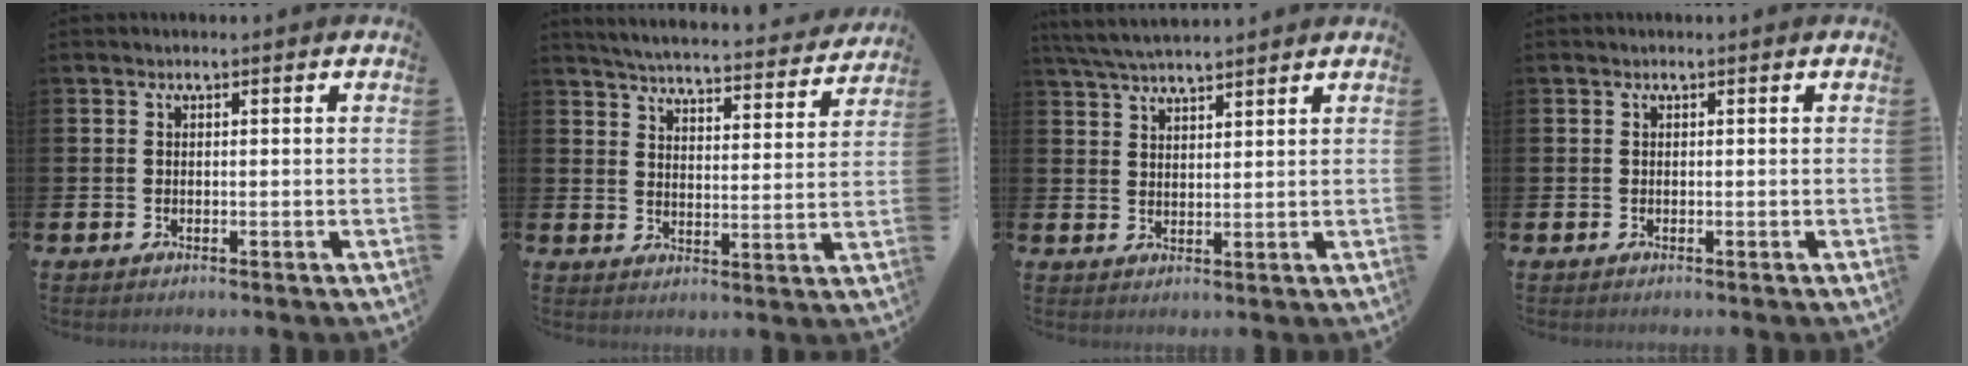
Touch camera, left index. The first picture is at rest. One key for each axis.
{"total": 5.1, "fx": 5.0, "fy": 0.3, "fz": 1.0, "tx": -0.035, "ty": -0.041, "tz": 0.082}
{"total": 4.7, "fx": 4.5, "fy": 0.3, "fz": 1.3, "tx": -0.041, "ty": -0.016, "tz": 0.083}
{"total": 0.0}